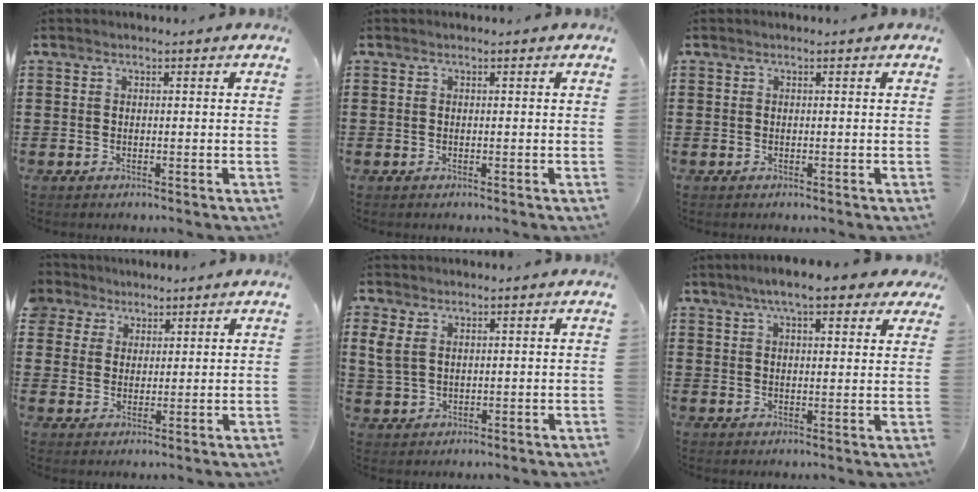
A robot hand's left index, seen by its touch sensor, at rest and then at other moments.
{"total": 0.0}
{"total": 0.0}
{"total": 4.1, "force": [2.6, 3.2, 0.0], "torque": [-0.020, 0.013, 0.047]}
{"total": 3.0, "force": [1.6, 1.8, 1.7], "torque": [-0.048, 0.005, 0.028]}
{"total": 7.0, "force": [5.2, 1.4, 4.4], "torque": [-0.090, 0.000, 0.092]}